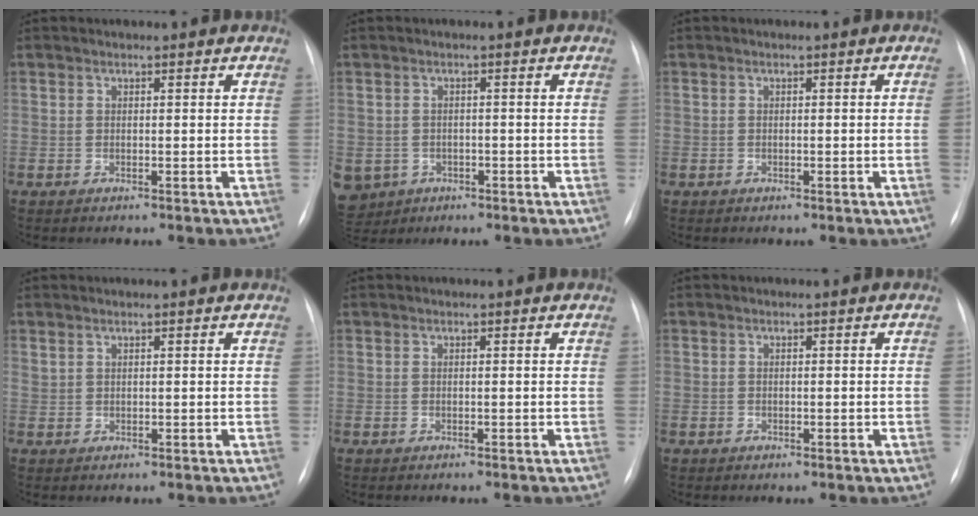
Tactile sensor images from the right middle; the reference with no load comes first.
{"total": 9.8, "force": [-4.0, 8.6, 2.9], "torque": [-0.099, 0.007, -0.048]}
{"total": 1.2, "force": [-0.2, 0.0, 1.2], "torque": [-0.031, 0.005, 0.001]}
{"total": 0.7, "force": [0.6, 0.2, 0.1], "torque": [-0.004, 0.002, 0.014]}
{"total": 0.0}
{"total": 0.8, "force": [-0.2, 0.3, 0.7], "torque": [-0.022, 0.005, 0.001]}